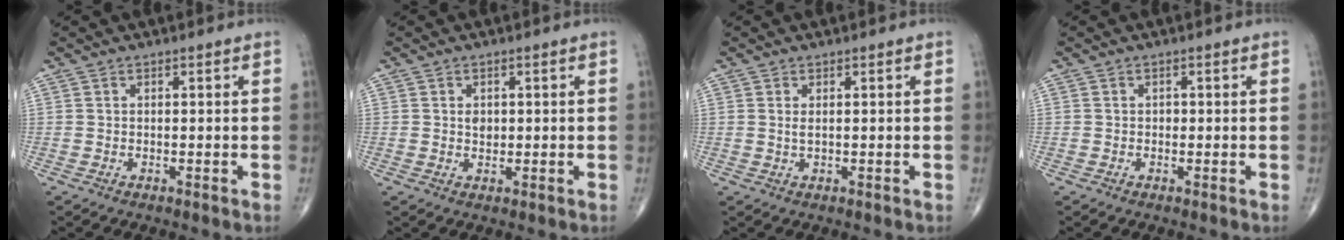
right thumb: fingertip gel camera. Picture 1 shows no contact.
{"total": 2.0, "force": [0.3, 1.5, 1.3], "torque": [-0.013, -0.001, 0.006]}
{"total": 1.1, "force": [0.3, 0.4, 1.0], "torque": [-0.021, 0.000, 0.007]}
{"total": 0.6, "force": [-0.1, 0.5, 0.3], "torque": [-0.001, 0.002, -0.003]}